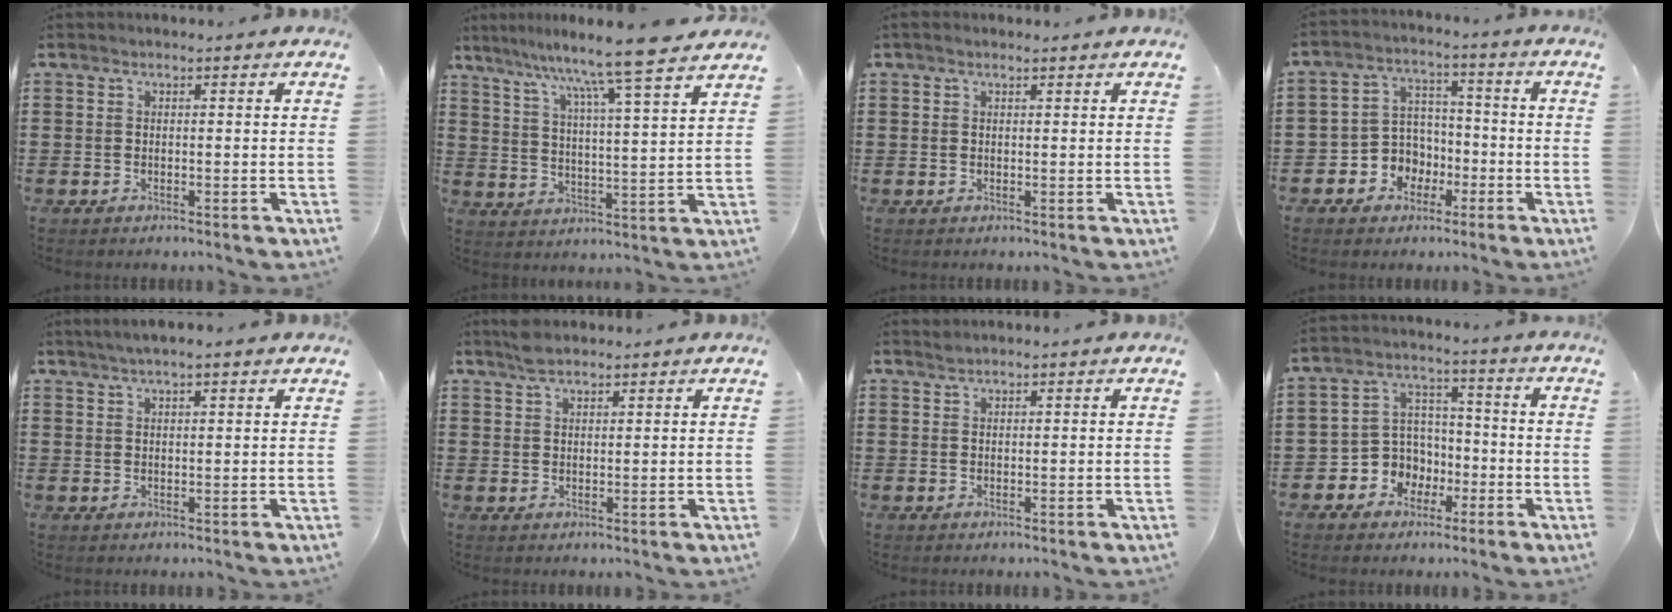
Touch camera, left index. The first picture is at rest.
{"total": 8.5, "force": [7.4, -1.5, 4.0], "torque": [-0.097, -0.055, 0.116]}
{"total": 0.8, "force": [0.6, 0.2, 0.6], "torque": [-0.011, 0.003, 0.010]}
{"total": 6.1, "force": [-2.5, 5.5, 1.3], "torque": [-0.054, 0.008, -0.050]}
{"total": 2.4, "force": [1.8, 0.2, 1.5], "torque": [-0.032, 0.004, 0.033]}
{"total": 2.9, "force": [2.4, 1.0, 1.3], "torque": [-0.031, 0.004, 0.045]}
{"total": 0.8, "force": [0.8, 0.1, 0.2], "torque": [-0.006, -0.001, 0.016]}
{"total": 7.0, "force": [-2.8, 6.2, 1.4], "torque": [-0.064, 0.007, -0.055]}